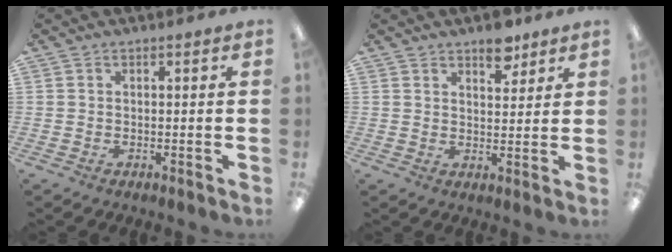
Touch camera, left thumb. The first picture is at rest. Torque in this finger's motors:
{"motor_torque": [0.90, 0.31, 0.53, -0.69, 0.00]}